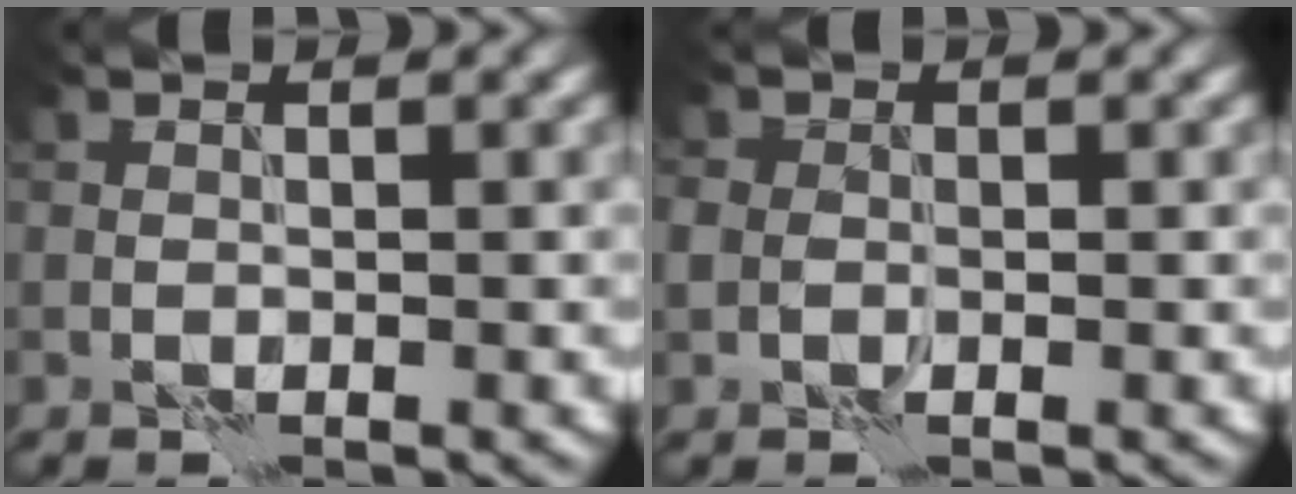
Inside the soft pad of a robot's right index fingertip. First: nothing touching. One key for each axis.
{"total": 2.0, "fx": -0.1, "fy": 1.6, "fz": 1.2, "tx": -0.021, "ty": 0.000, "tz": -0.002}